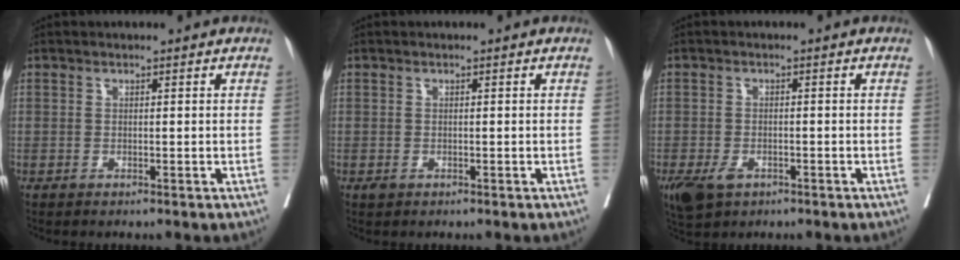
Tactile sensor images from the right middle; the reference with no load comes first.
{"total": 0.6, "force": [-0.3, 0.5, 0.3], "torque": [-0.005, 0.001, -0.002]}
{"total": 5.3, "force": [-3.0, 3.2, 3.0], "torque": [-0.055, -0.007, -0.046]}